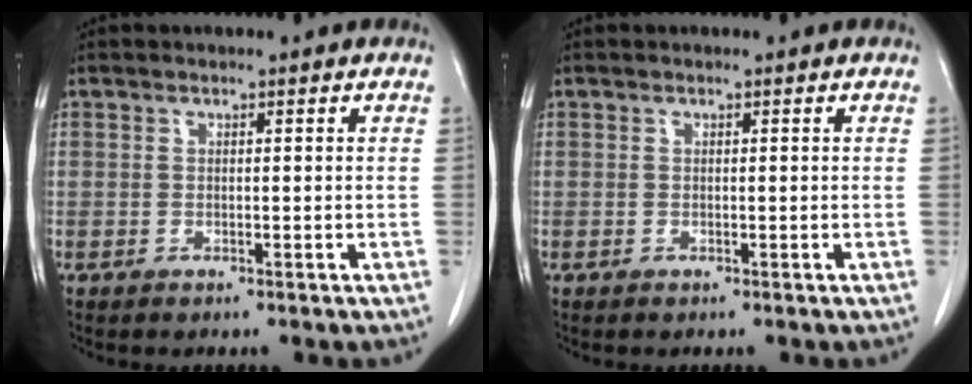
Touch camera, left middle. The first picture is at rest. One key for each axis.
{"total": 0.0}